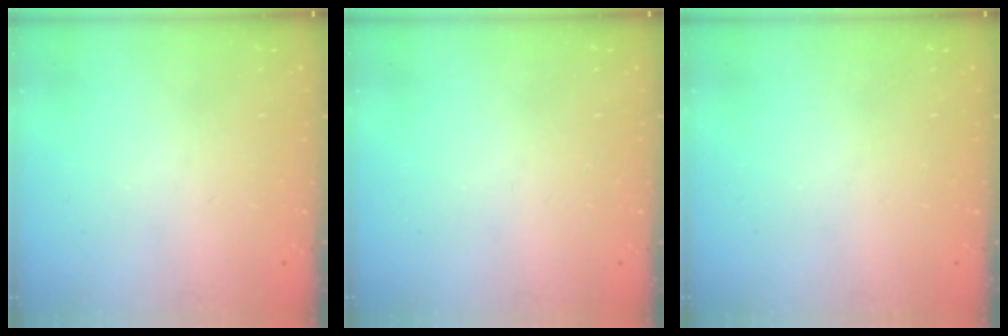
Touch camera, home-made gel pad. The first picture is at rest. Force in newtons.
{"total": 0.0}
{"total": 0.0}